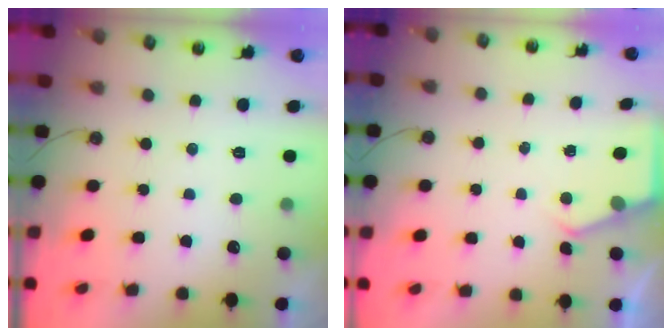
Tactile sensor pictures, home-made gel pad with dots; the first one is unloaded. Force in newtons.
{"total": 2.7, "press": 2.7, "slide": 0.5}